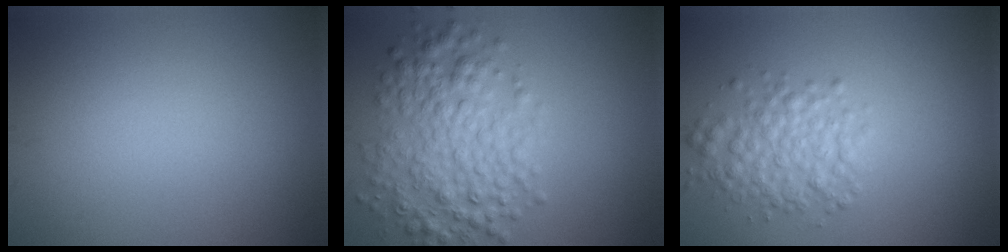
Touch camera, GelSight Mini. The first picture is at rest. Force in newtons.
{"total": 5.6, "press": 5.6, "slide": 0.1}
{"total": 3.7, "press": 3.7, "slide": 0.1}